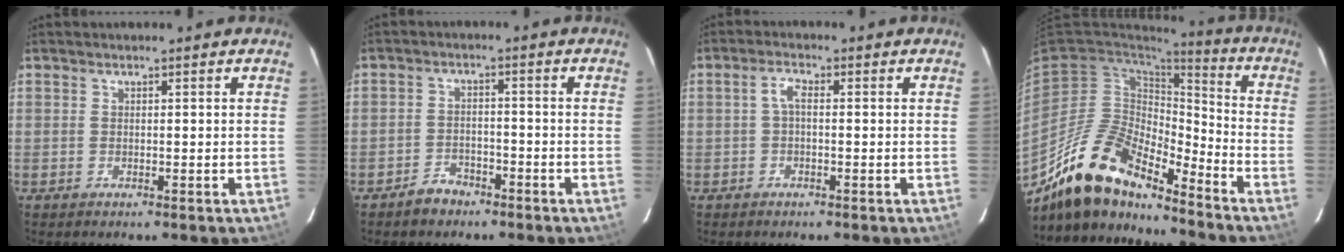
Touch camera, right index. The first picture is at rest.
{"total": 4.2, "force": [-3.3, 2.4, 0.9], "torque": [-0.030, 0.013, -0.053]}
{"total": 2.3, "force": [-0.1, 0.9, 2.1], "torque": [-0.044, 0.009, -0.003]}
{"total": 17.6, "force": [-14.4, 5.3, 8.6], "torque": [-0.162, -0.002, -0.273]}